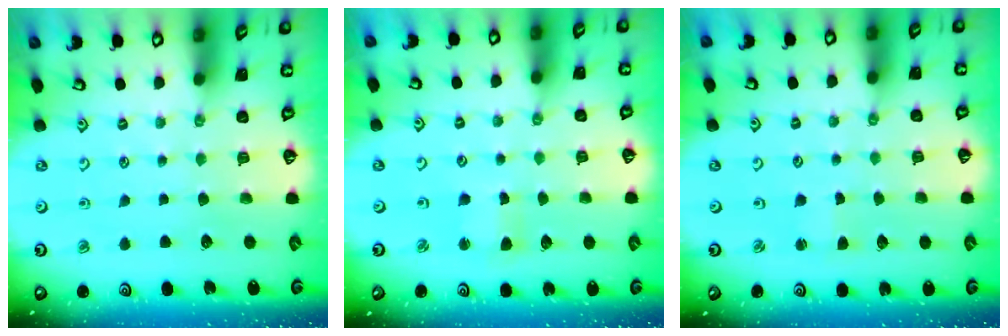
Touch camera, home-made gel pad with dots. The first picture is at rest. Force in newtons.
{"total": 2.7, "press": 2.7, "slide": 0.2}
{"total": 1.8, "press": 1.8, "slide": 0.3}